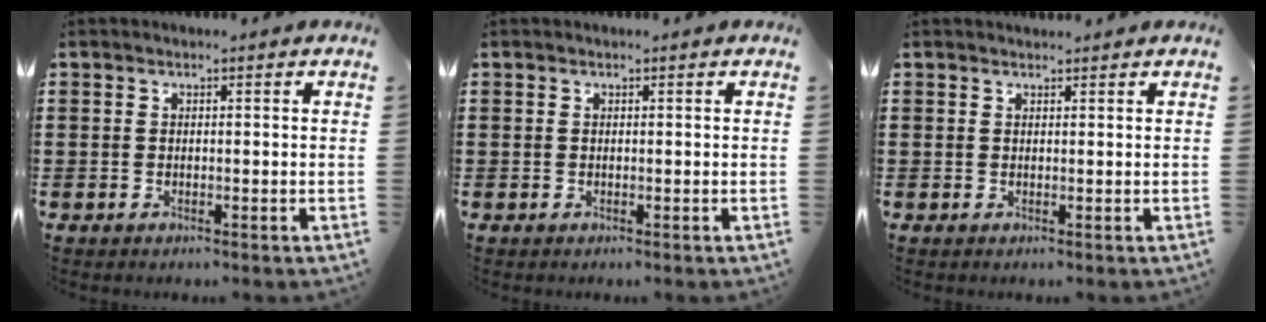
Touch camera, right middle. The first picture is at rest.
{"total": 0.0}
{"total": 0.8, "force": [0.8, 0.2, 0.0], "torque": [0.006, -0.004, 0.013]}